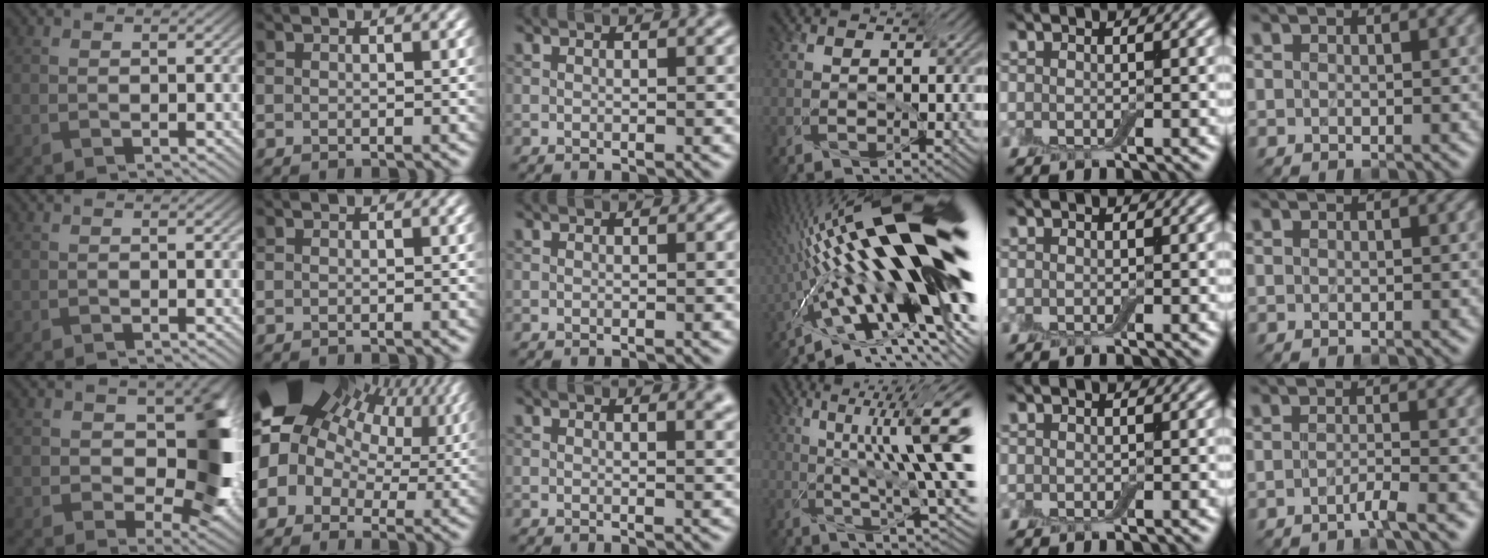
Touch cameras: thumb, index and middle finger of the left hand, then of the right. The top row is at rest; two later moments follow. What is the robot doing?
{"motion": "screw", "object": "jar lid"}